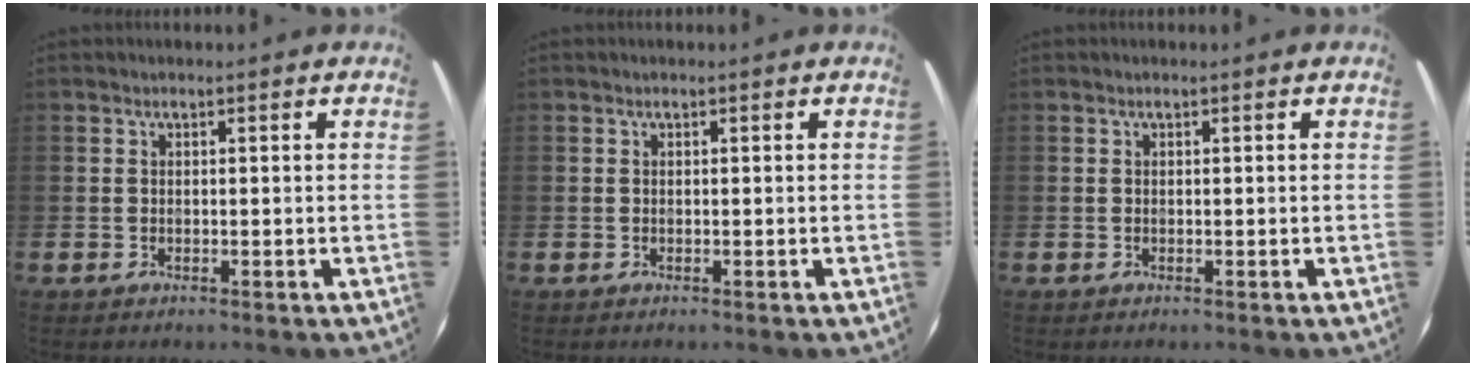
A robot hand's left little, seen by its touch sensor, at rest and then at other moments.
{"total": 0.0}
{"total": 0.0}